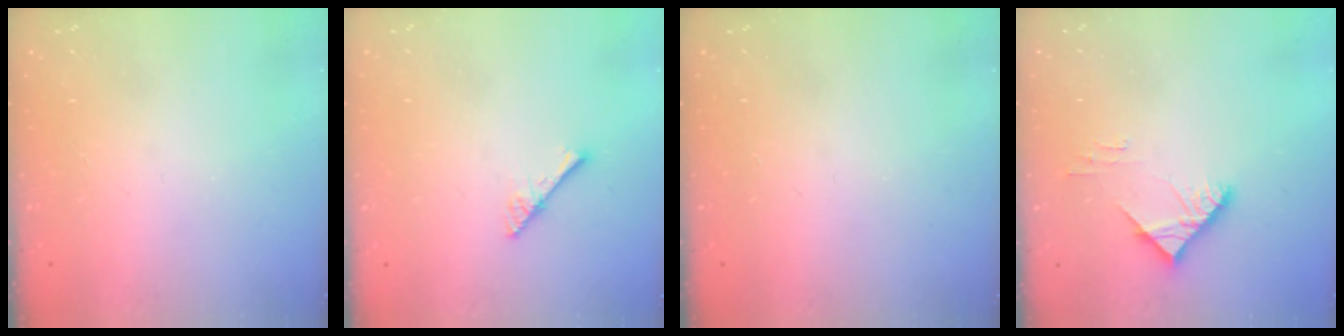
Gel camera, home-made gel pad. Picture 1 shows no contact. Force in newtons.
{"total": 2.9, "press": 2.9, "slide": 0.2}
{"total": 0.0}
{"total": 5.2, "press": 5.1, "slide": 0.7}